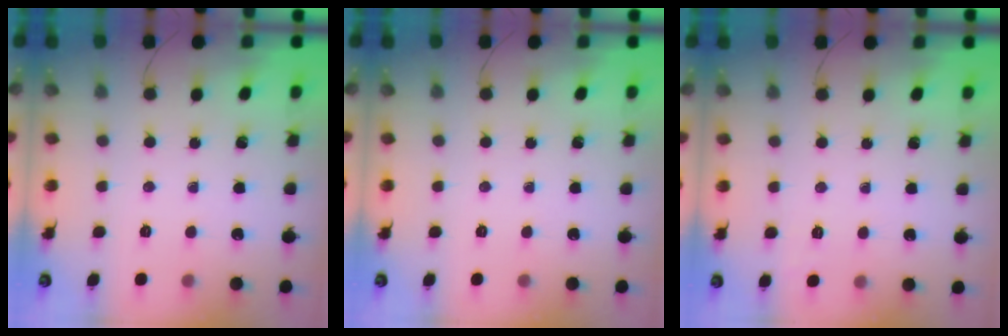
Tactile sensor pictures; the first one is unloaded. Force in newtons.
{"total": 0.0}
{"total": 4.0, "press": 3.7, "slide": 1.4}